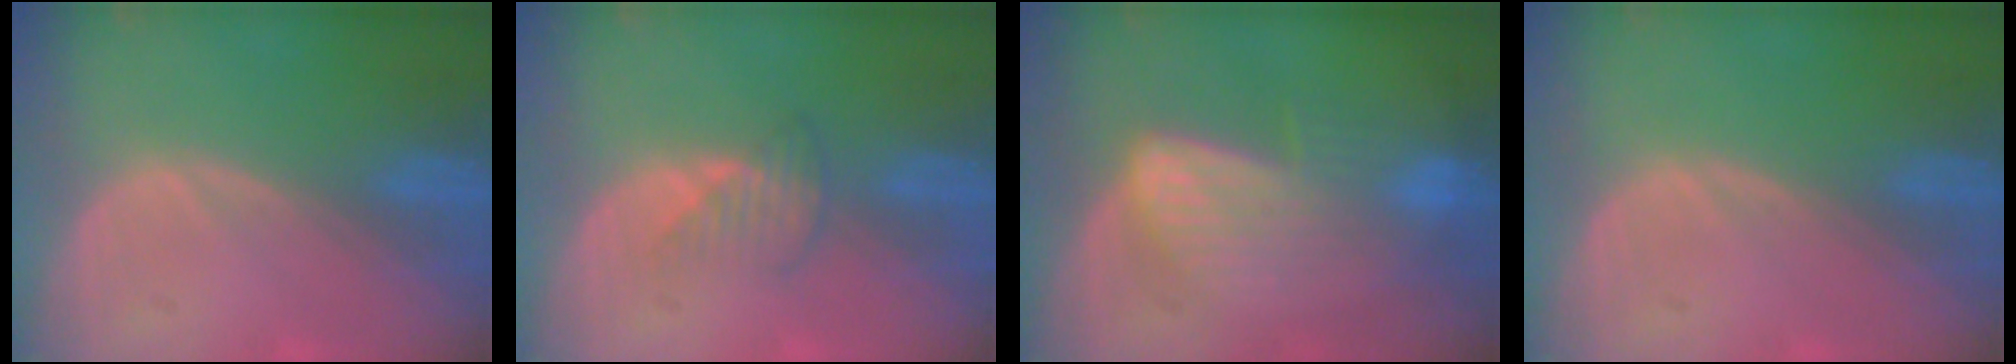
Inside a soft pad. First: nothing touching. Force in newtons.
{"total": 2.5, "press": 2.5, "slide": 0.4}
{"total": 6.6, "press": 6.5, "slide": 1.4}
{"total": 0.0}